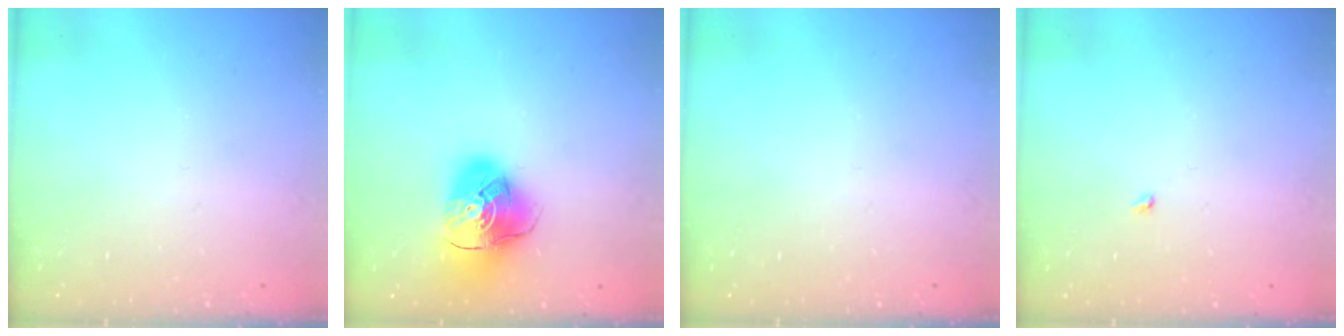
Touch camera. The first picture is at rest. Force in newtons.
{"total": 12.8, "press": 12.6, "slide": 1.9}
{"total": 0.0}
{"total": 1.9, "press": 1.9, "slide": 0.3}